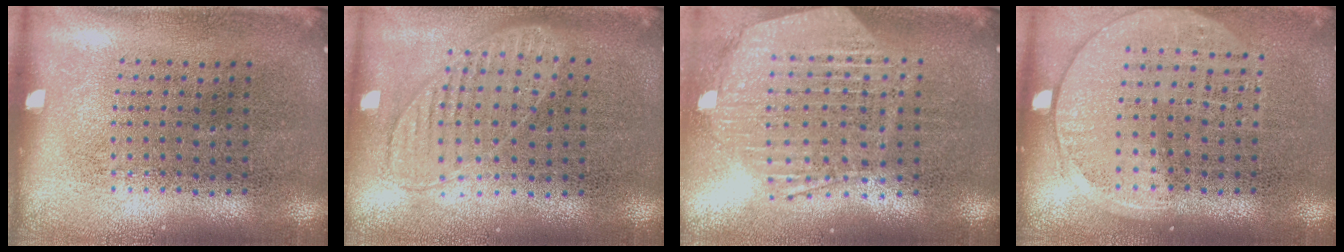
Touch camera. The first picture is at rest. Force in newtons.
{"total": 0.9, "press": 0.9, "slide": 0.2}
{"total": 1.4, "press": 1.4, "slide": 0.4}
{"total": 1.4, "press": 1.3, "slide": 0.6}